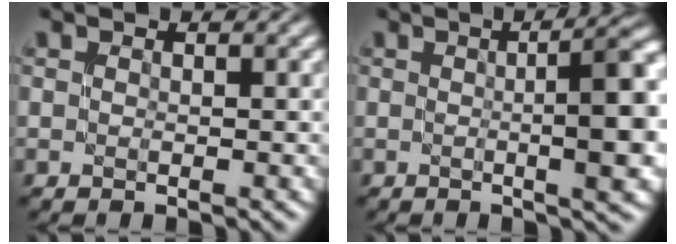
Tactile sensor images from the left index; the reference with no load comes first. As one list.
[{"total": 9.0, "force": [0.4, 2.4, 8.7], "torque": [-0.084, 0.011, 0.005]}]